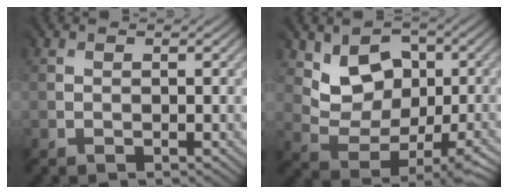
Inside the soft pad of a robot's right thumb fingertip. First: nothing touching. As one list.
[{"total": 5.5, "force": [2.1, 4.4, 2.6], "torque": [-0.036, -0.006, 0.037]}]